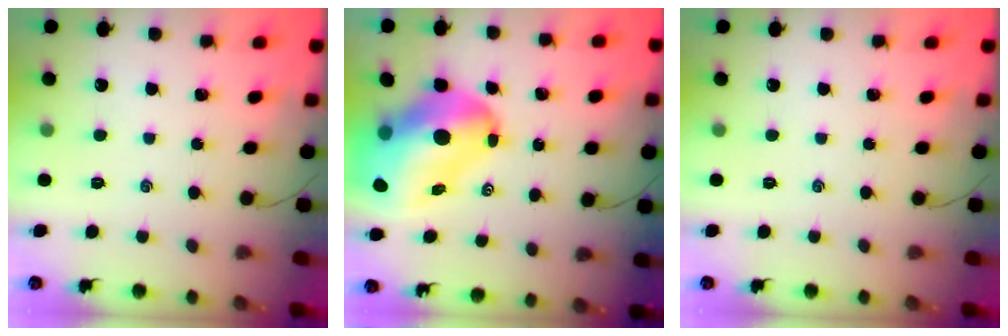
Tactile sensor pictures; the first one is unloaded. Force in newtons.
{"total": 18.4, "press": 17.6, "slide": 5.2}
{"total": 0.0}